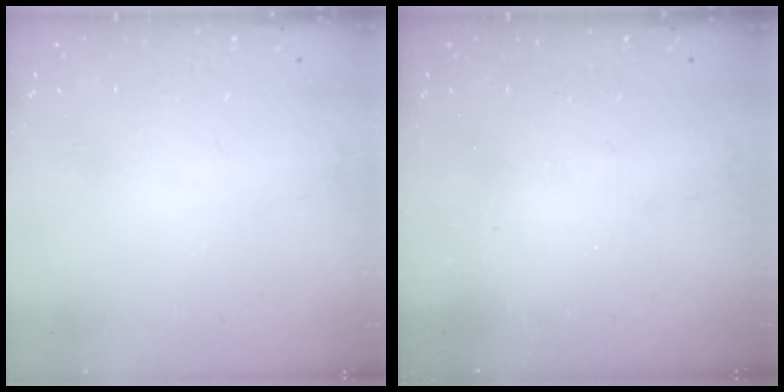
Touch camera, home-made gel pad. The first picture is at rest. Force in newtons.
{"total": 2.6, "press": 2.5, "slide": 0.8}